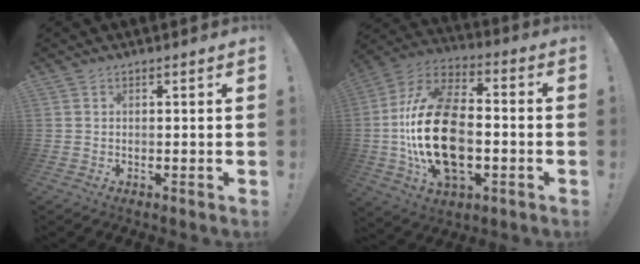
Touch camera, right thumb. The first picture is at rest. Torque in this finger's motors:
{"motor_torque": [2.35, 2.66, 1.88, -0.89, 0.91]}